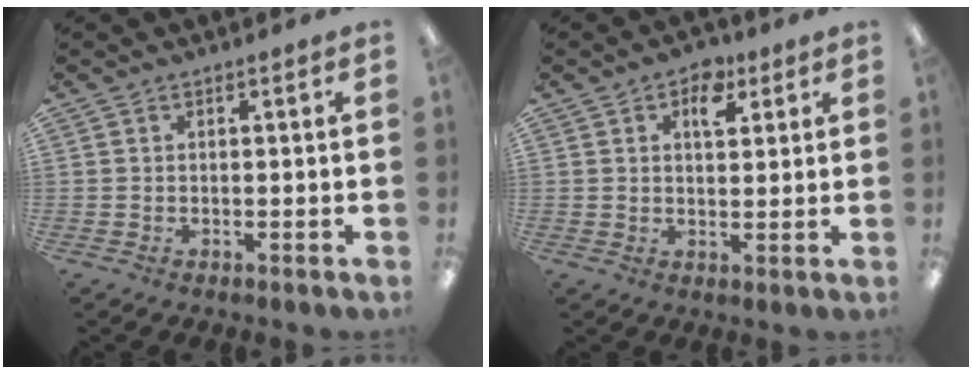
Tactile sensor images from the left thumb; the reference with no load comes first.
{"total": 6.5, "force": [2.9, 4.0, 4.3], "torque": [-0.035, -0.015, 0.043]}